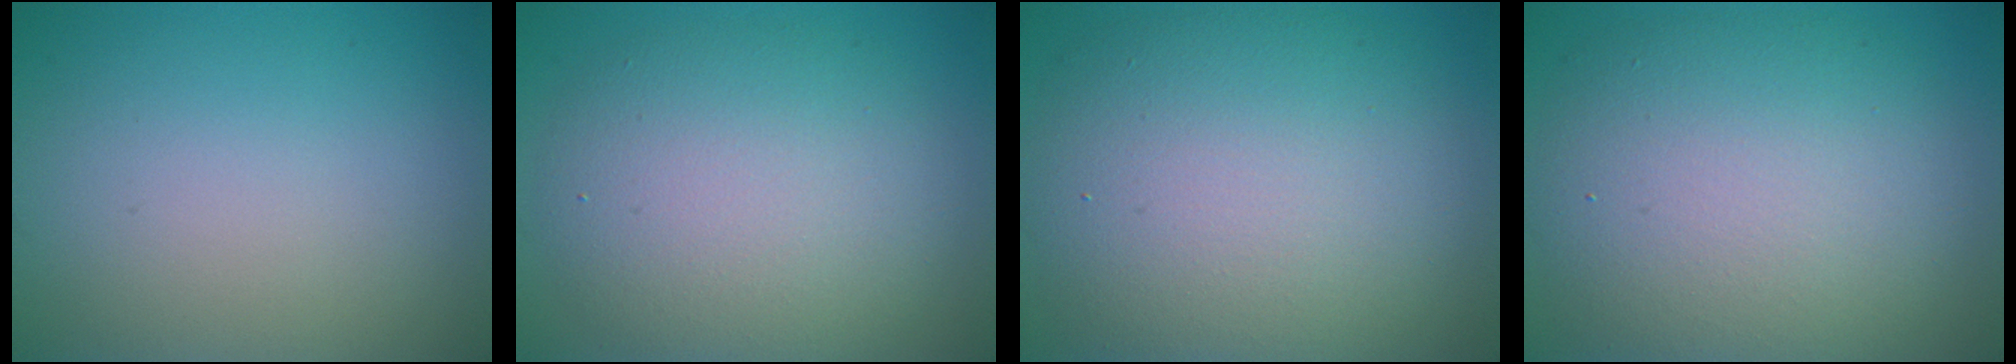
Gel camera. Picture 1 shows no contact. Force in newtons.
{"total": 7.6, "press": 7.6, "slide": 0.6}
{"total": 11.3, "press": 11.3, "slide": 0.8}
{"total": 10.1, "press": 10.1, "slide": 0.6}